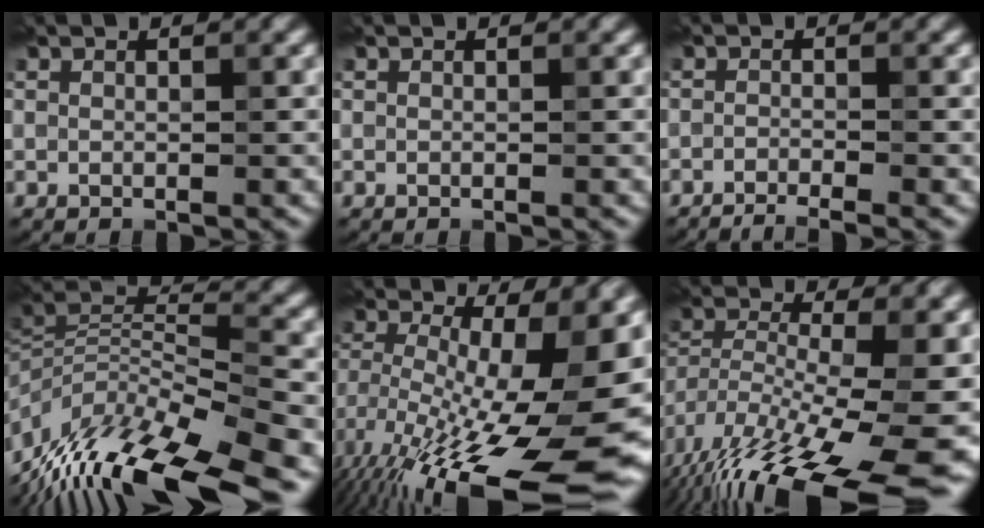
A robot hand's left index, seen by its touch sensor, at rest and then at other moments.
{"total": 0.0}
{"total": 2.5, "force": [-2.0, 0.3, 1.5], "torque": [-0.021, -0.001, -0.041]}
{"total": 14.2, "force": [-9.5, 3.8, 9.9], "torque": [-0.203, 0.015, -0.167]}
{"total": 19.7, "force": [-7.1, 7.3, 16.8], "torque": [-0.280, -0.028, -0.109]}
{"total": 18.1, "force": [-9.9, 5.8, 14.0], "torque": [-0.260, -0.025, -0.151]}